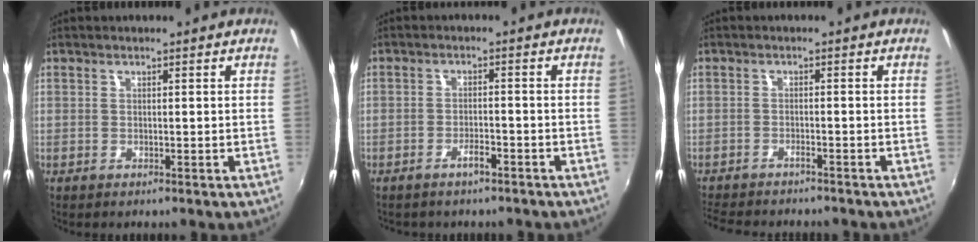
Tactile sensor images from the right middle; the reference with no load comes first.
{"total": 2.1, "force": [-1.5, 0.8, 1.2], "torque": [-0.028, 0.003, -0.023]}
{"total": 8.1, "force": [-7.3, 1.6, 3.2], "torque": [-0.084, -0.018, -0.116]}